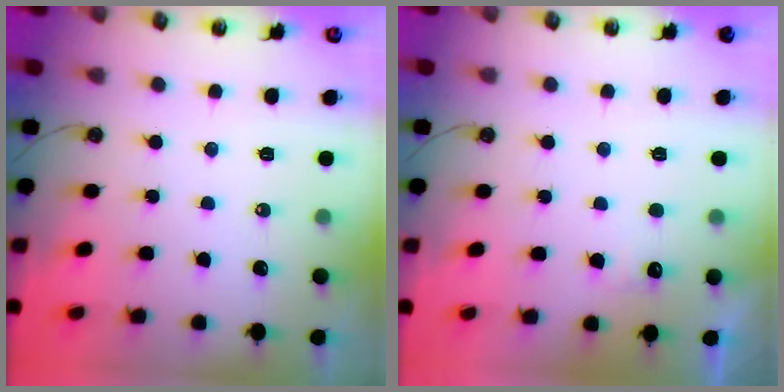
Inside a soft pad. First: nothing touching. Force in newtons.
{"total": 4.2, "press": 4.0, "slide": 1.1}